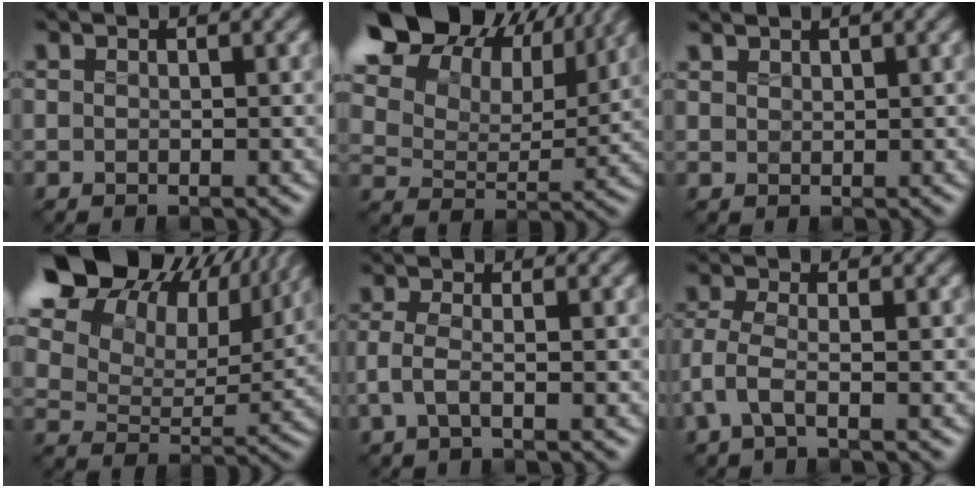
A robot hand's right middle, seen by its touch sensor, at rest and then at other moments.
{"total": 20.0, "force": [12.8, 11.8, 9.8], "torque": [-0.223, 0.055, 0.235]}
{"total": 1.2, "force": [1.2, 0.3, 0.1], "torque": [-0.008, 0.005, 0.028]}
{"total": 22.2, "force": [13.3, 13.8, 11.2], "torque": [-0.243, 0.068, 0.222]}
{"total": 2.0, "force": [-0.6, 0.5, 1.8], "torque": [-0.046, -0.005, -0.018]}
{"total": 2.6, "force": [-1.3, 0.6, 2.2], "torque": [-0.056, -0.003, -0.035]}